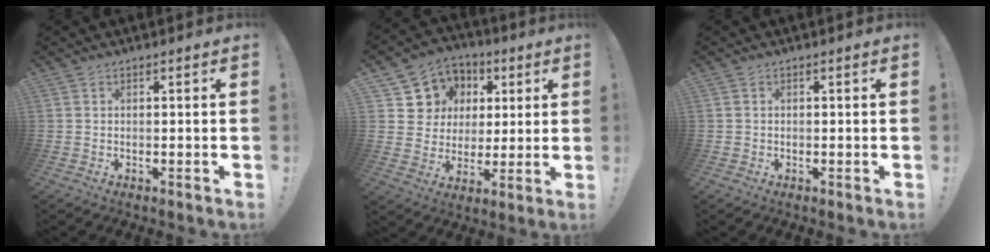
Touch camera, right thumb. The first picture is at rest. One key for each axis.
{"total": 10.1, "fx": 2.9, "fy": 9.5, "fz": 1.9, "tx": -0.025, "ty": -0.017, "tz": 0.069}
{"total": 0.6, "fx": -0.2, "fy": 0.6, "fz": 0.0, "tx": 0.000, "ty": 0.003, "tz": -0.004}